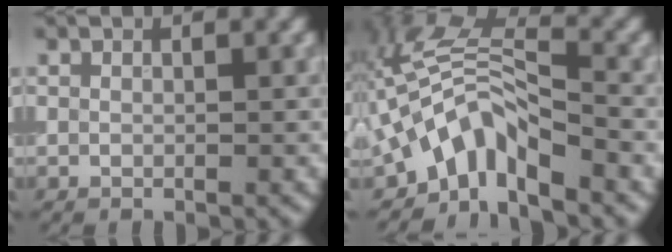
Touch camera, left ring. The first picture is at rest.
{"total": 5.5, "force": [-2.8, 2.3, 4.2], "torque": [-0.065, 0.008, -0.064]}